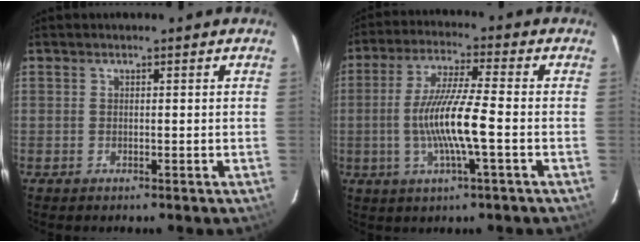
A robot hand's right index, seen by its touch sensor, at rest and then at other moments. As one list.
[{"total": 11.2, "force": [-2.4, 0.3, 10.9], "torque": [-0.213, -0.003, -0.044]}]